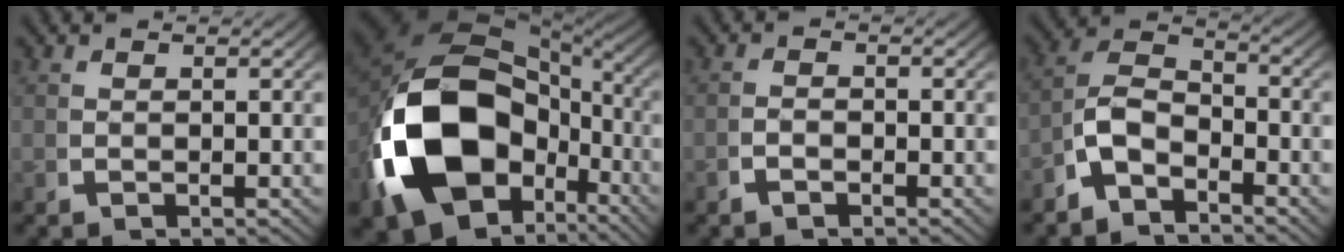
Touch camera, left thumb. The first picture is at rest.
{"total": 22.7, "force": [-2.8, 15.4, 16.4], "torque": [-0.358, -0.073, -0.015]}
{"total": 1.1, "force": [-0.9, 0.4, 0.4], "torque": [-0.007, -0.003, -0.020]}
{"total": 6.9, "force": [-1.8, 5.2, 4.2], "torque": [-0.081, -0.016, -0.043]}